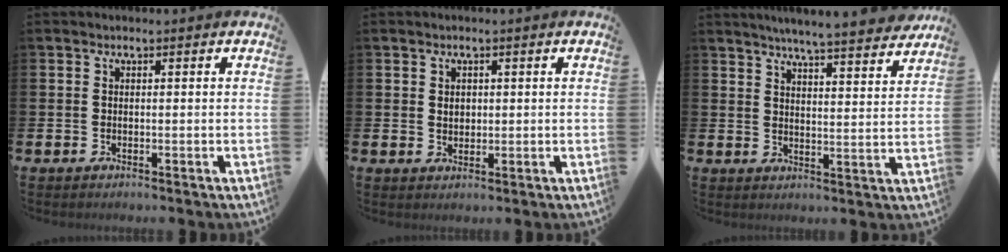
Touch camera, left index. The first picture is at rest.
{"total": 1.5, "force": [0.7, 1.2, 0.6], "torque": [0.007, 0.000, 0.009]}
{"total": 6.1, "force": [5.9, -0.4, 1.4], "torque": [-0.033, -0.044, 0.100]}